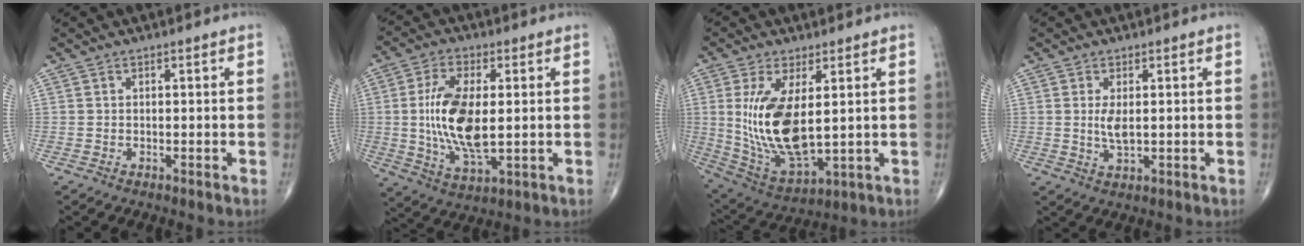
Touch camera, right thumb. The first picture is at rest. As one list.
[{"total": 14.3, "force": [0.5, 6.2, 12.9], "torque": [-0.256, -0.014, 0.014]}, {"total": 15.9, "force": [2.0, 6.9, 14.3], "torque": [-0.282, -0.025, 0.058]}, {"total": 2.2, "force": [0.4, 0.9, 2.0], "torque": [-0.038, -0.006, 0.010]}]